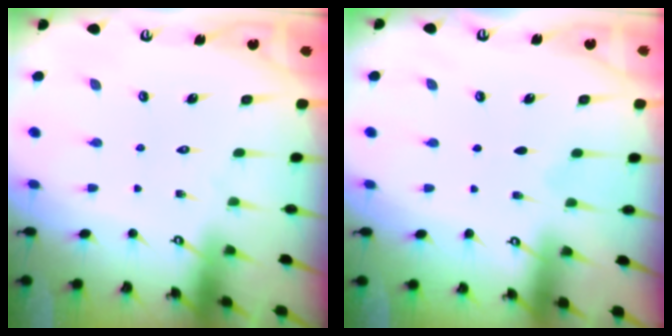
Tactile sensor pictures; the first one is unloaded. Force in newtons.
{"total": 2.7, "press": 2.3, "slide": 1.6}